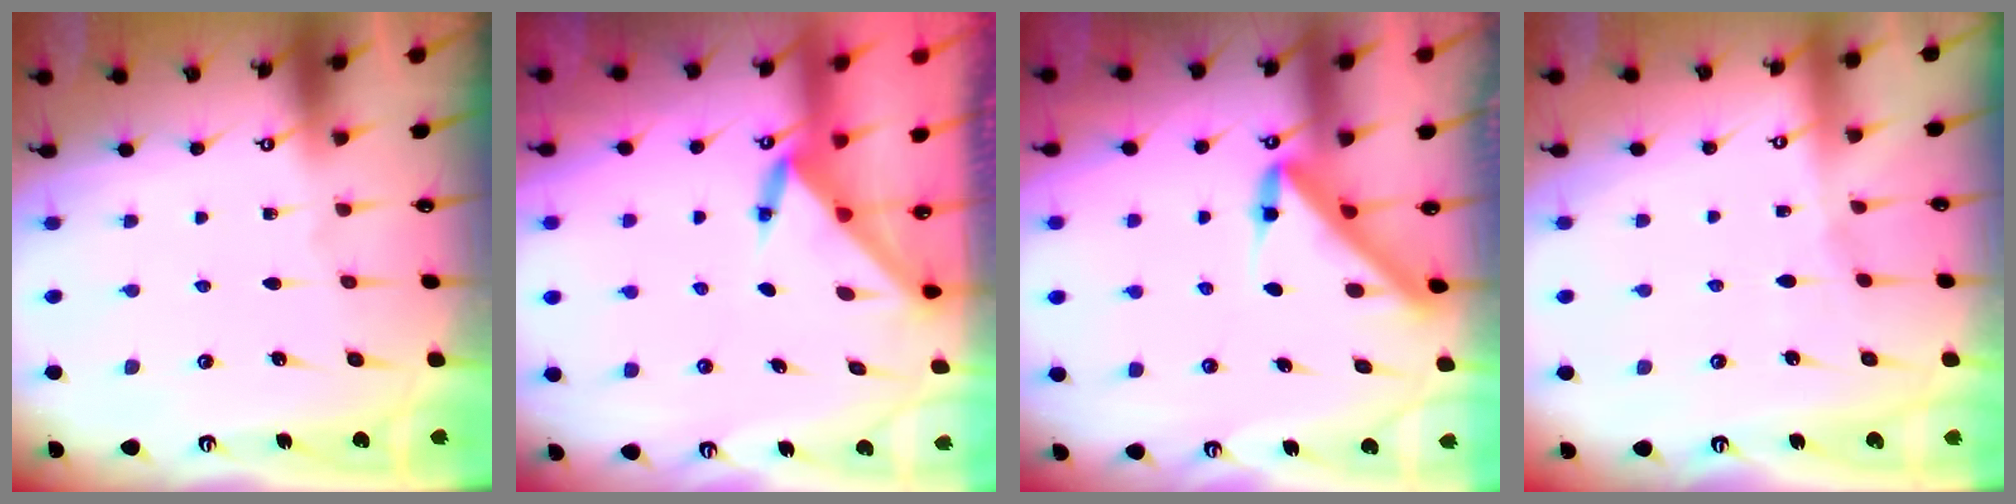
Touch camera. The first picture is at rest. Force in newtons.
{"total": 3.6, "press": 3.6, "slide": 0.3}
{"total": 4.2, "press": 4.2, "slide": 0.2}
{"total": 2.8, "press": 2.8, "slide": 0.4}